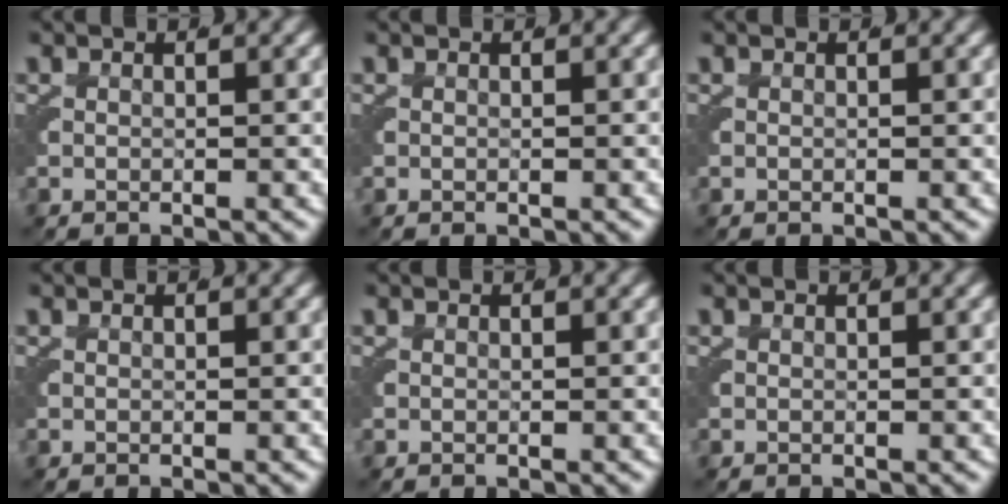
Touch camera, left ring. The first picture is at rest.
{"total": 0.0}
{"total": 0.0}
{"total": 0.0}
{"total": 0.0}
{"total": 0.0}